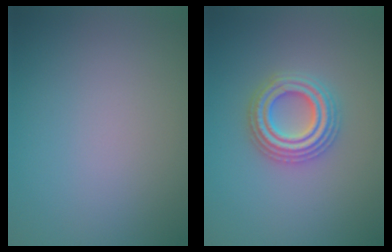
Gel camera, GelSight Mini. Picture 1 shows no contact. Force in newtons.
{"total": 4.5, "press": 4.4, "slide": 0.8}